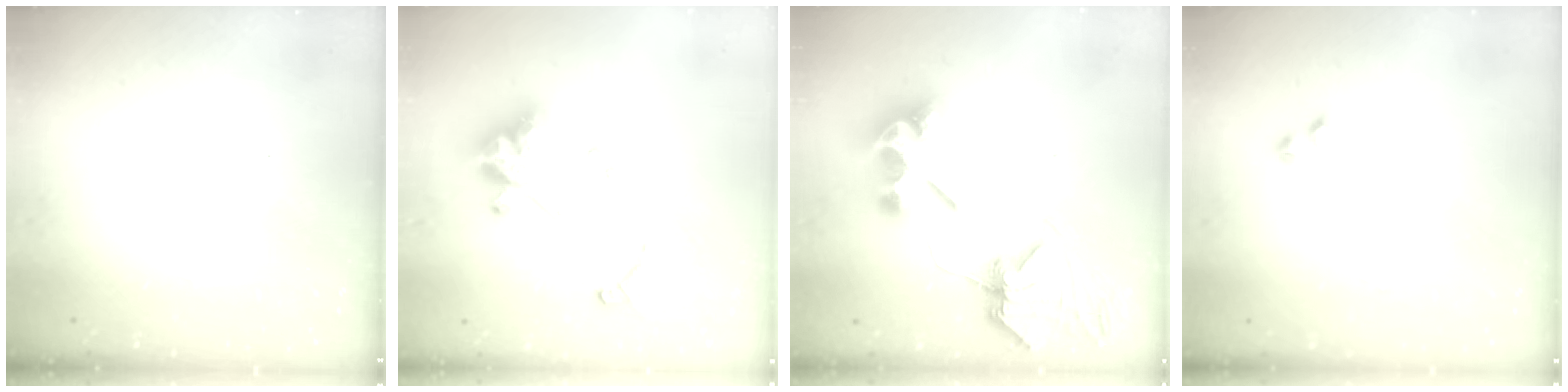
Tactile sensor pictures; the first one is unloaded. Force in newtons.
{"total": 14.2, "press": 14.2, "slide": 1.0}
{"total": 12.4, "press": 12.3, "slide": 1.6}
{"total": 1.6, "press": 1.5, "slide": 0.4}